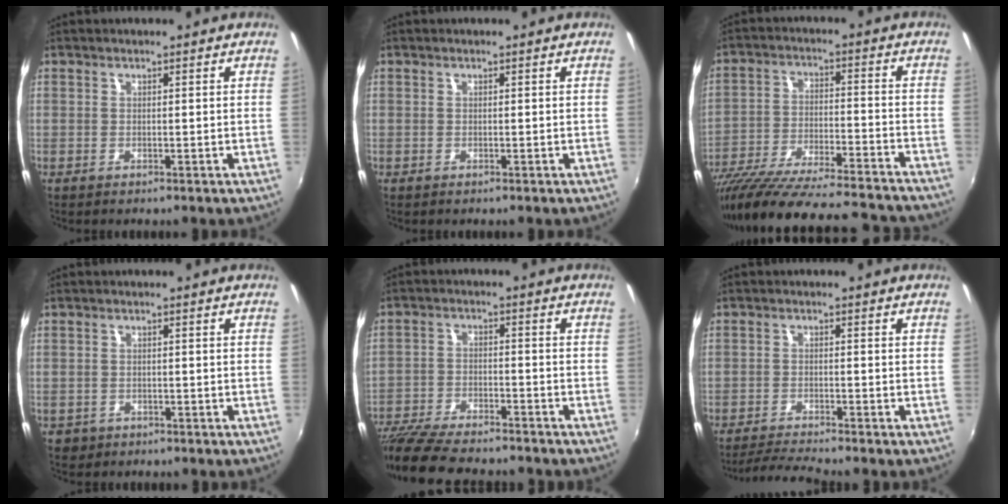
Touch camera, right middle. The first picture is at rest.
{"total": 0.0}
{"total": 29.1, "force": [-25.6, 3.6, 13.3], "torque": [-0.238, -0.063, -0.383]}
{"total": 2.4, "force": [-1.3, 1.9, 0.7], "torque": [-0.022, -0.004, -0.018]}
{"total": 15.5, "force": [-13.5, 3.1, 7.1], "torque": [-0.155, -0.030, -0.228]}
{"total": 5.2, "force": [-4.8, -1.1, 1.5], "torque": [-0.052, -0.011, -0.090]}